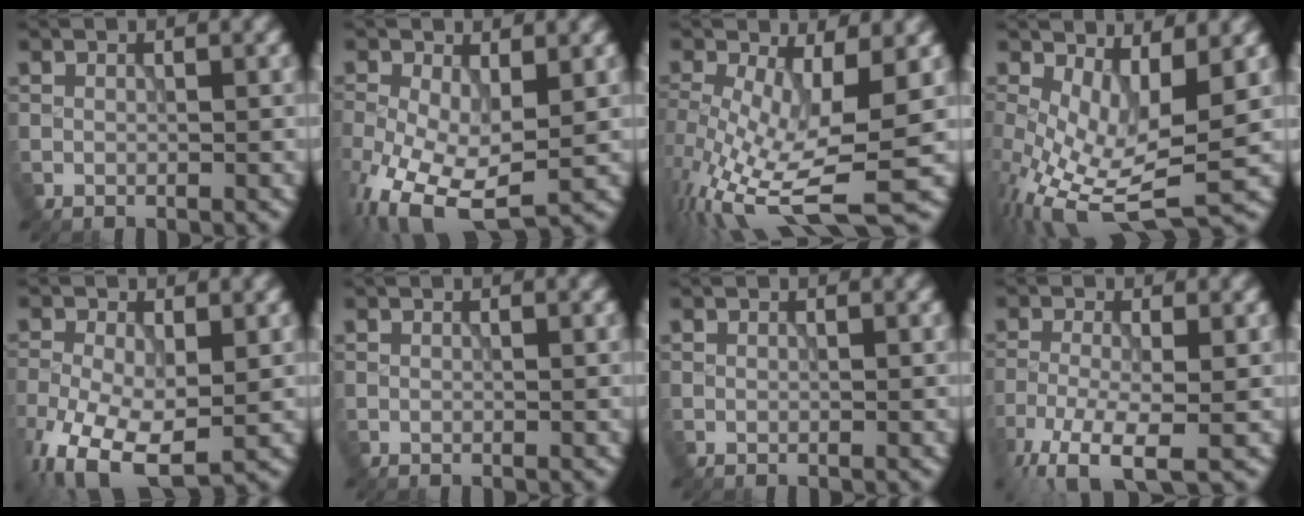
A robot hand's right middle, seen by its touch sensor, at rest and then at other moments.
{"total": 9.9, "force": [-3.2, 5.0, 7.9], "torque": [-0.175, -0.035, -0.051]}
{"total": 10.0, "force": [-2.5, 3.6, 9.0], "torque": [-0.179, -0.026, -0.040]}
{"total": 8.8, "force": [-1.3, 3.6, 8.0], "torque": [-0.169, -0.032, -0.014]}
{"total": 10.2, "force": [-4.2, 5.4, 7.6], "torque": [-0.168, -0.046, -0.062]}
{"total": 0.0}
{"total": 0.0}
{"total": 6.9, "force": [-4.4, 2.0, 5.0], "torque": [-0.106, -0.020, -0.087]}